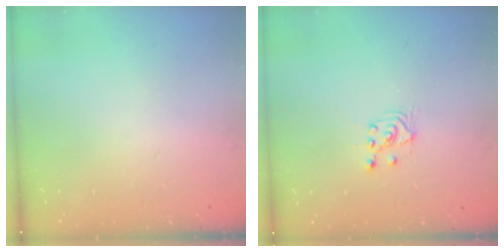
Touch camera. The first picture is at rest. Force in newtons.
{"total": 2.5, "press": 2.4, "slide": 0.7}